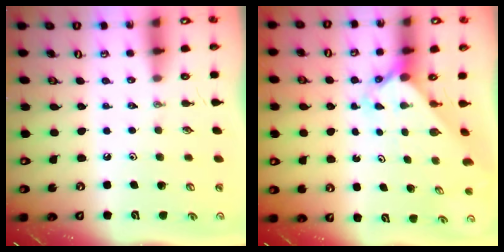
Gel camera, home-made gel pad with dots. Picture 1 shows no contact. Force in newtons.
{"total": 2.3, "press": 2.3, "slide": 0.2}